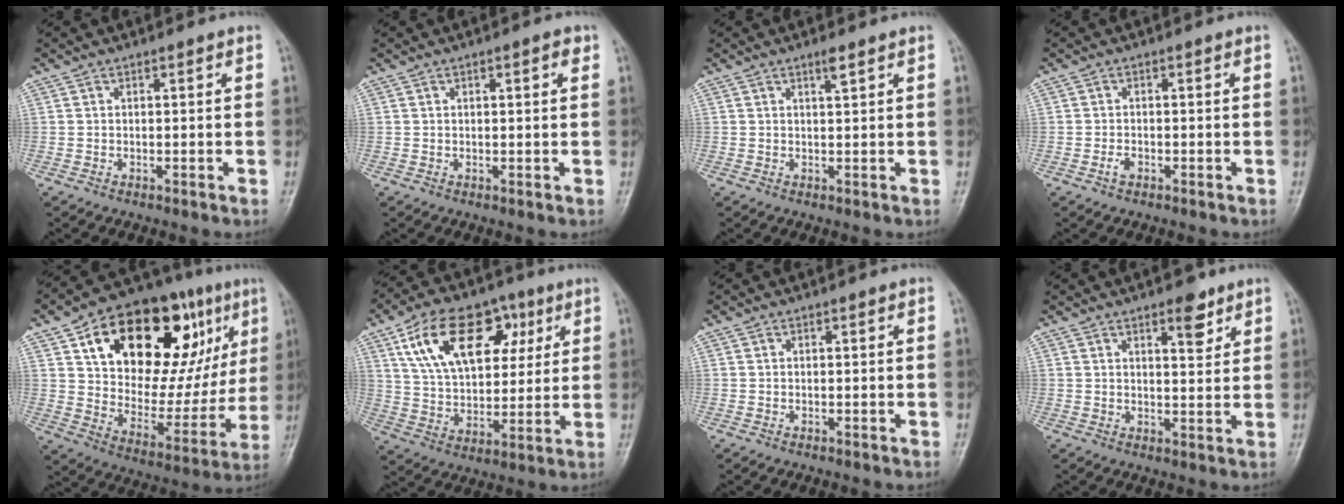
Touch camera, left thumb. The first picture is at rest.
{"total": 2.1, "force": [0.8, 0.8, 1.9], "torque": [-0.019, 0.003, 0.009]}
{"total": 1.5, "force": [0.9, 0.1, 1.1], "torque": [-0.018, -0.002, 0.017]}
{"total": 1.6, "force": [-1.0, 0.9, 0.8], "torque": [-0.015, 0.007, -0.019]}
{"total": 30.5, "force": [12.8, 15.7, 22.8], "torque": [-0.288, 0.007, 0.208]}
{"total": 19.6, "force": [8.1, 11.9, 13.3], "torque": [-0.184, -0.008, 0.139]}
{"total": 0.0}
{"total": 5.0, "force": [3.1, 2.0, 3.4], "torque": [-0.032, -0.017, 0.042]}